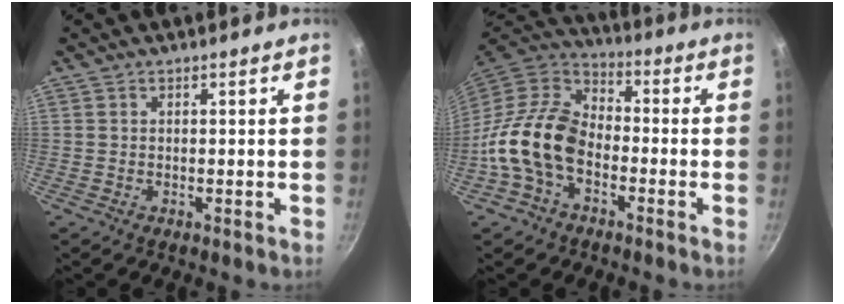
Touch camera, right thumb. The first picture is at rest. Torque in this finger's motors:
{"motor_torque": [1.84, 2.98, 1.44, -1.33, 0.20]}